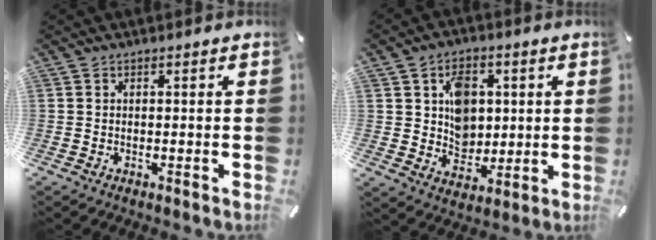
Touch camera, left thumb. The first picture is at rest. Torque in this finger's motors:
{"motor_torque": [1.24, 1.83, 0.67, -0.83, 0.11]}